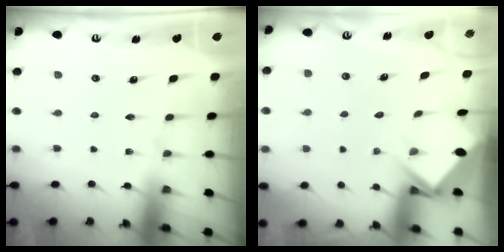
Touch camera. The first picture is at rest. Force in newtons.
{"total": 3.9, "press": 3.9, "slide": 0.1}